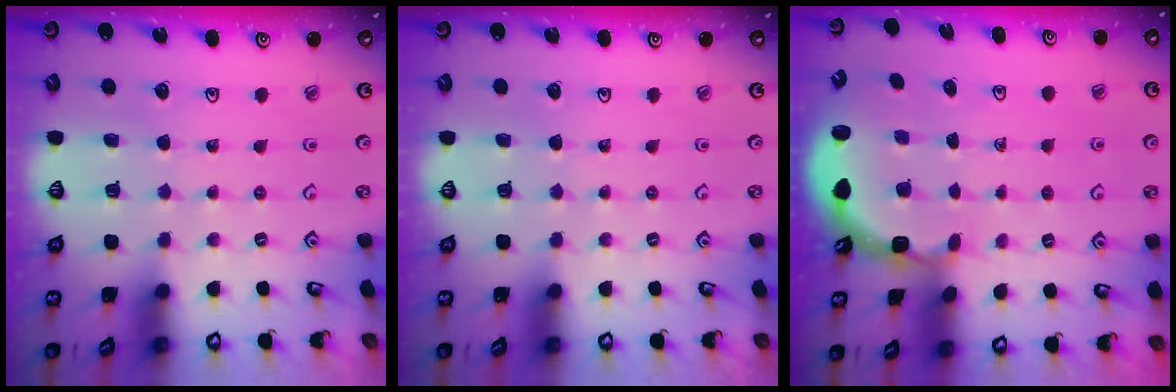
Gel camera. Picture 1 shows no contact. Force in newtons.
{"total": 0.0}
{"total": 2.0, "press": 1.8, "slide": 0.8}